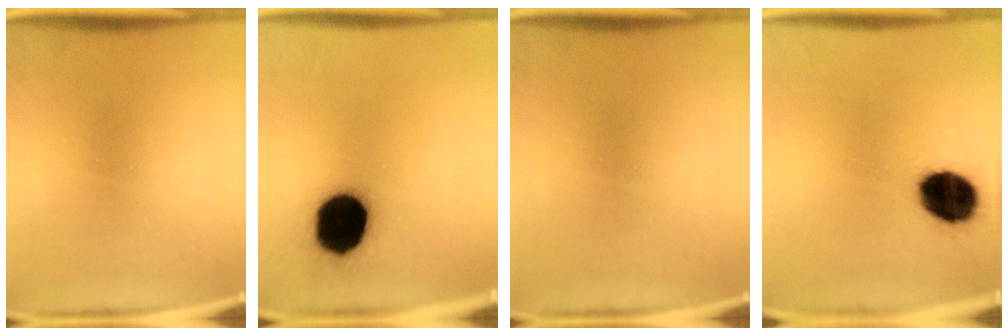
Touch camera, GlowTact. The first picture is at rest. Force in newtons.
{"total": 18.8}
{"total": 0.0}
{"total": 14.4}